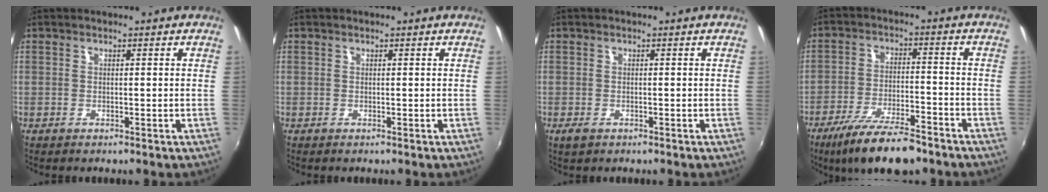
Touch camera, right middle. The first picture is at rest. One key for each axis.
{"total": 0.0}
{"total": 1.7, "fx": -1.0, "fy": 0.9, "fz": 1.0, "tx": -0.020, "ty": -0.005, "tz": -0.018}
{"total": 13.9, "fx": -10.6, "fy": 3.8, "fz": 8.2, "tx": -0.173, "ty": -0.025, "tz": -0.177}